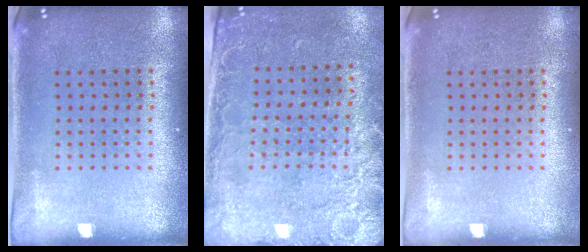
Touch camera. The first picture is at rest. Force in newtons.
{"total": 2.6, "press": 2.2, "slide": 1.4}
{"total": 0.0}